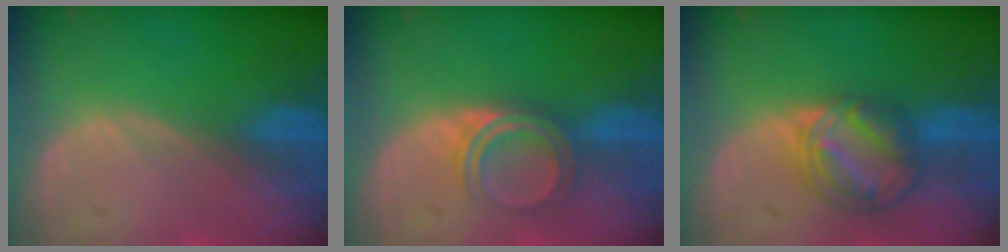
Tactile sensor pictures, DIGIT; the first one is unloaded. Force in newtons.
{"total": 4.9, "press": 4.4, "slide": 2.2}
{"total": 8.1, "press": 7.0, "slide": 4.1}